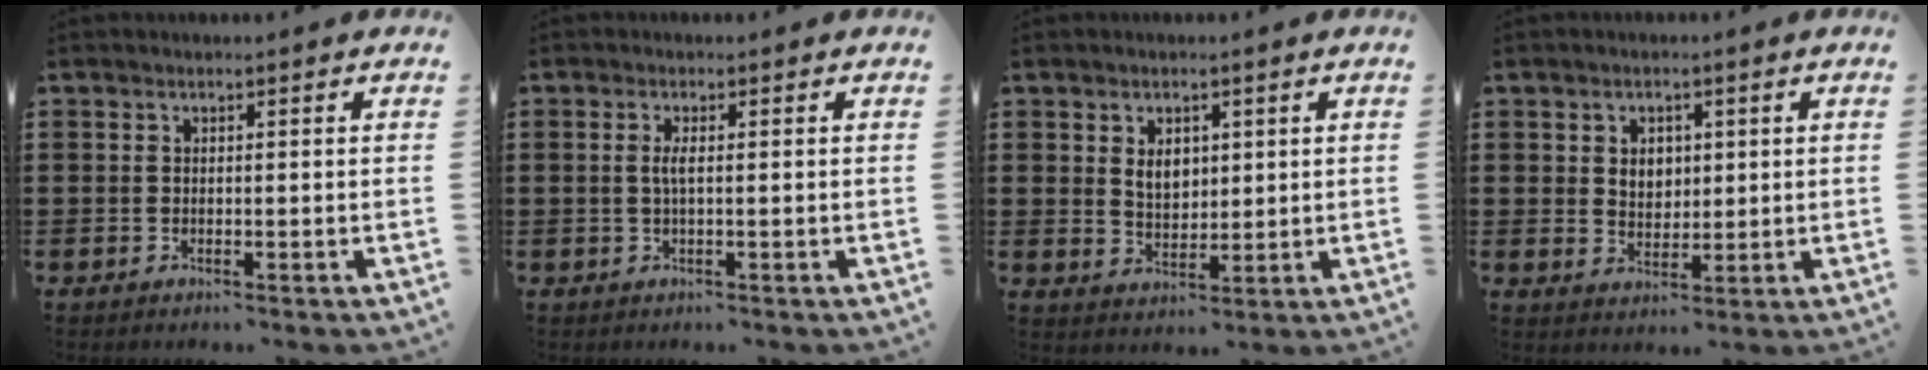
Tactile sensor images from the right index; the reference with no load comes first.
{"total": 1.8, "force": [0.1, 0.4, 1.8], "torque": [-0.042, -0.003, -0.001]}
{"total": 3.9, "force": [1.3, 2.8, 2.3], "torque": [-0.046, 0.008, 0.021]}
{"total": 3.2, "force": [1.0, 2.6, 1.6], "torque": [-0.039, 0.012, 0.016]}